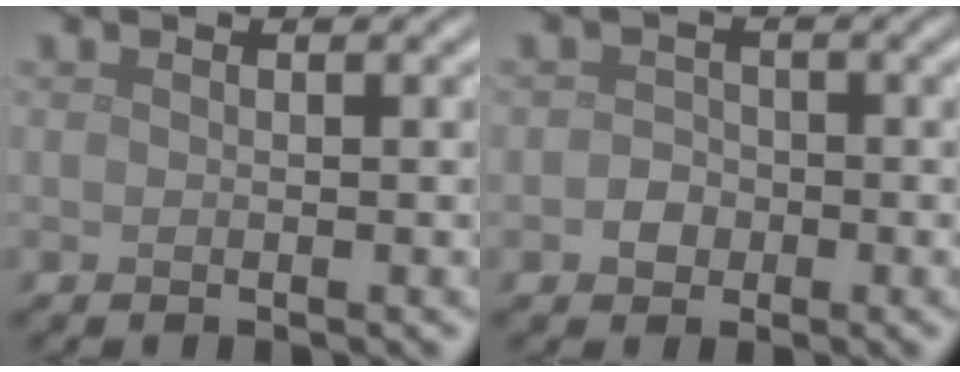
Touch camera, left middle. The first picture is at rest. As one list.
[{"total": 1.5, "force": [-0.5, 1.3, 0.5], "torque": [-0.003, 0.002, -0.014]}]